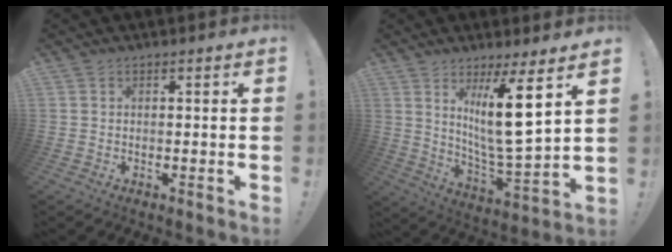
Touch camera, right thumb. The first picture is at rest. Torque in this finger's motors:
{"motor_torque": [-0.13, 0.91, 0.76, 0.92, 0.36]}